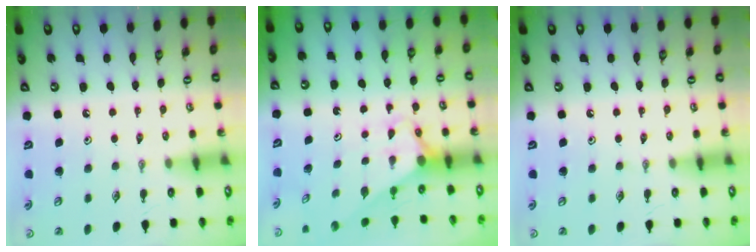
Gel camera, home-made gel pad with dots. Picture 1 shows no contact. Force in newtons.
{"total": 2.9, "press": 2.9, "slide": 0.0}
{"total": 0.0}